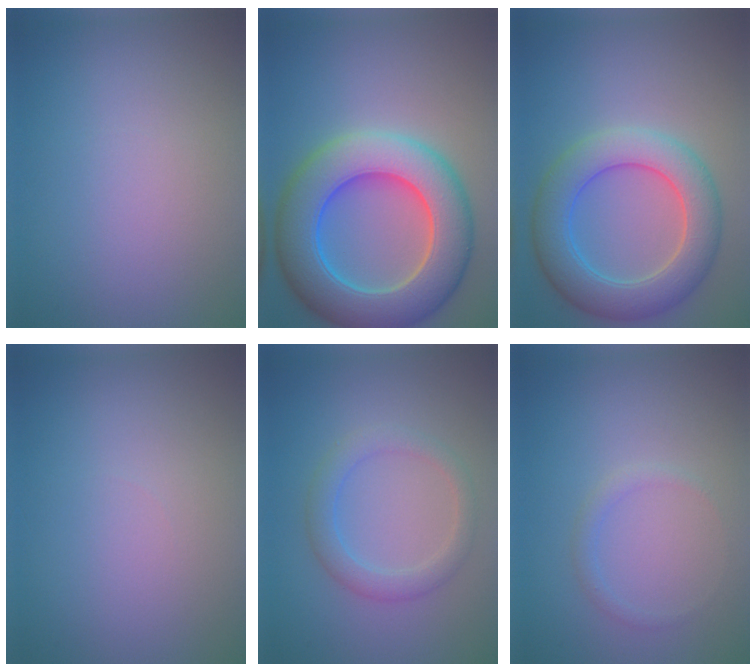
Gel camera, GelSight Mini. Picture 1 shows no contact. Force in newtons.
{"total": 10.8, "press": 10.8, "slide": 0.4}
{"total": 6.8, "press": 6.8, "slide": 0.2}
{"total": 0.0}
{"total": 2.7, "press": 2.6, "slide": 0.3}
{"total": 1.0, "press": 1.0, "slide": 0.1}